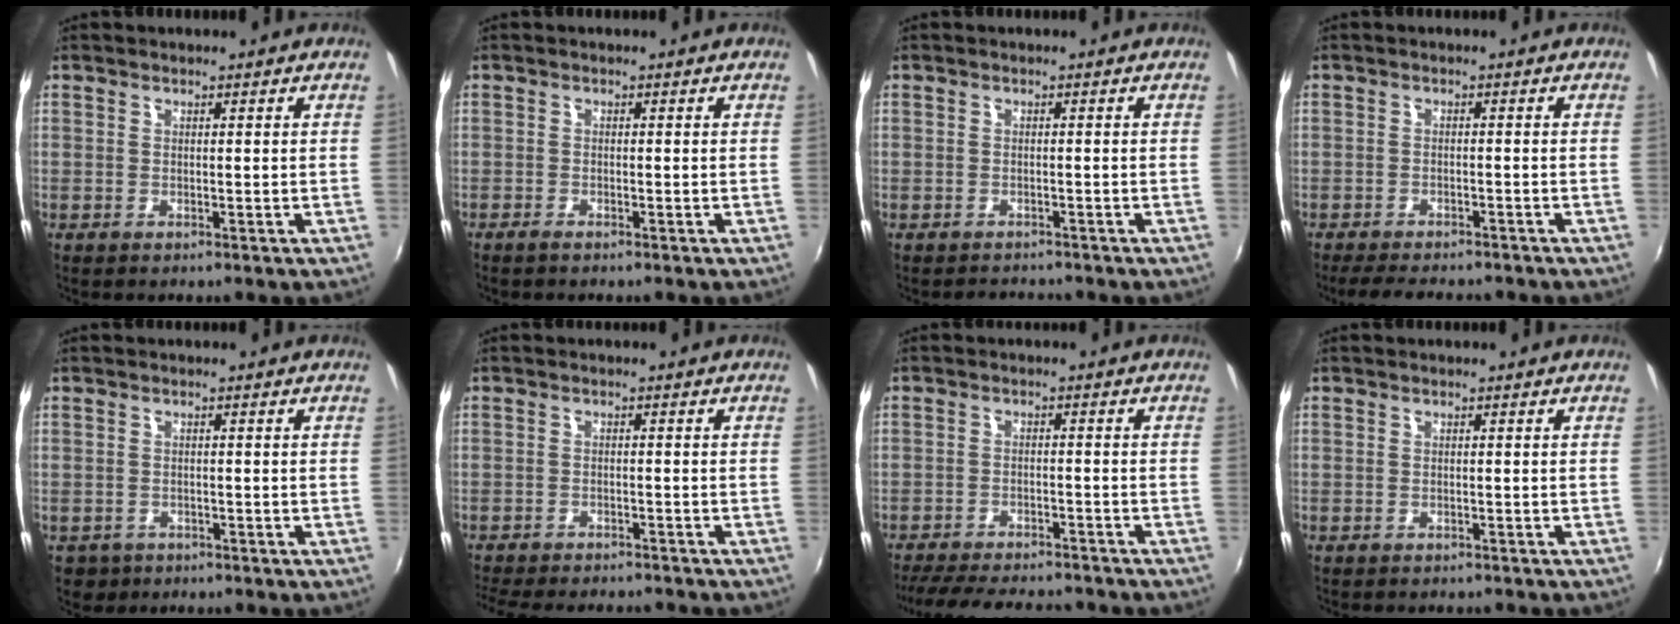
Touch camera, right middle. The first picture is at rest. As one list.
[{"total": 1.4, "force": [-1.2, 0.3, 0.6], "torque": [-0.016, -0.004, -0.026]}, {"total": 2.2, "force": [-2.1, 0.7, 0.0], "torque": [-0.007, 0.001, -0.034]}, {"total": 8.4, "force": [-7.4, 2.0, 3.5], "torque": [-0.084, -0.014, -0.111]}, {"total": 3.3, "force": [-1.6, 2.7, 0.9], "torque": [-0.027, -0.004, -0.020]}, {"total": 11.8, "force": [-10.5, 2.7, 4.7], "torque": [-0.111, -0.020, -0.155]}, {"total": 15.1, "force": [-13.2, 3.6, 6.3], "torque": [-0.135, -0.015, -0.191]}, {"total": 1.6, "force": [-1.5, 0.4, 0.4], "torque": [-0.013, -0.007, -0.018]}]